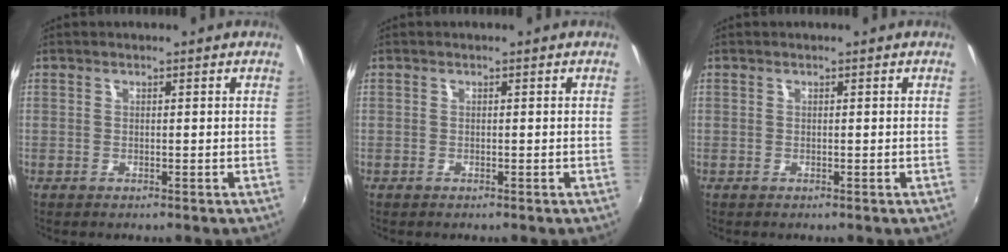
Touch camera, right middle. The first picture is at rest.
{"total": 0.0}
{"total": 0.0}